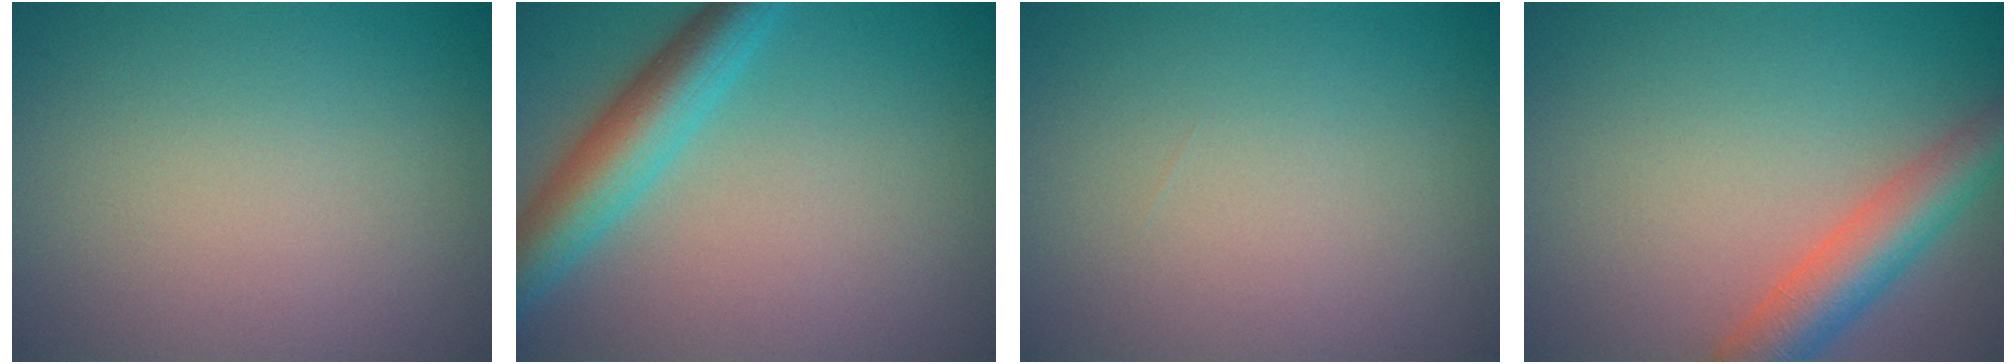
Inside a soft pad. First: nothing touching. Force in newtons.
{"total": 5.3, "press": 5.3, "slide": 0.1}
{"total": 0.0}
{"total": 4.9, "press": 4.9, "slide": 0.2}